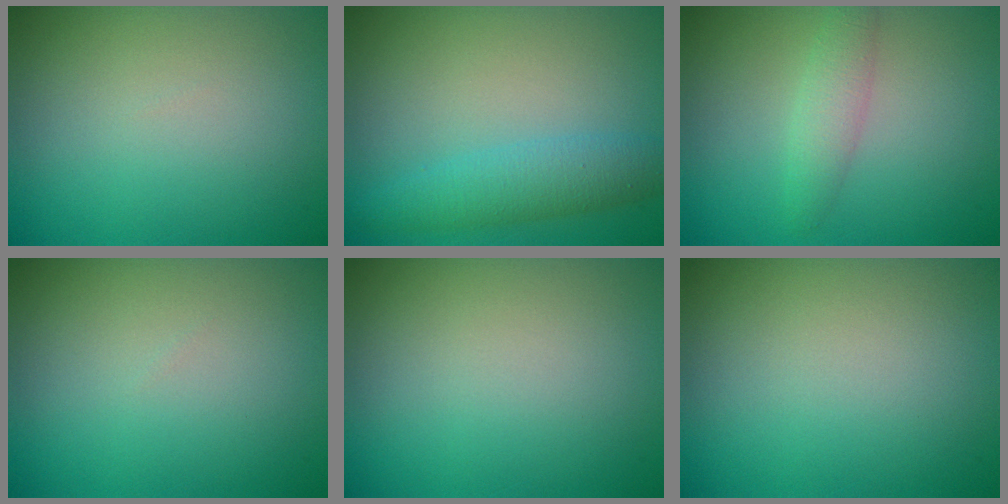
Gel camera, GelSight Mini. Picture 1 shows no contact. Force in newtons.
{"total": 3.3, "press": 3.3, "slide": 0.1}
{"total": 2.0, "press": 2.0, "slide": 0.1}
{"total": 0.0}
{"total": 0.0}
{"total": 0.0}